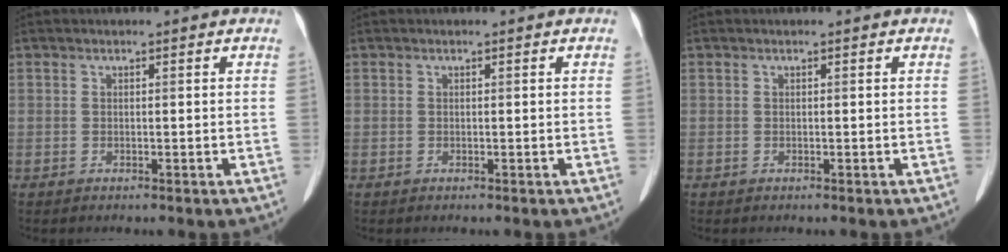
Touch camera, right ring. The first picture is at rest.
{"total": 0.0}
{"total": 0.0}